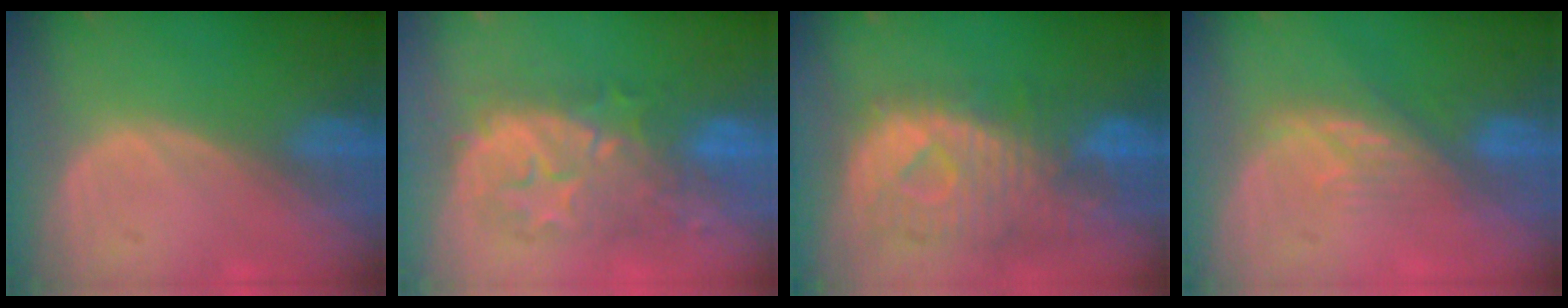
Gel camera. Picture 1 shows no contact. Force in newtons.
{"total": 9.4, "press": 9.2, "slide": 1.7}
{"total": 10.7, "press": 9.5, "slide": 4.9}
{"total": 4.3, "press": 4.0, "slide": 1.4}